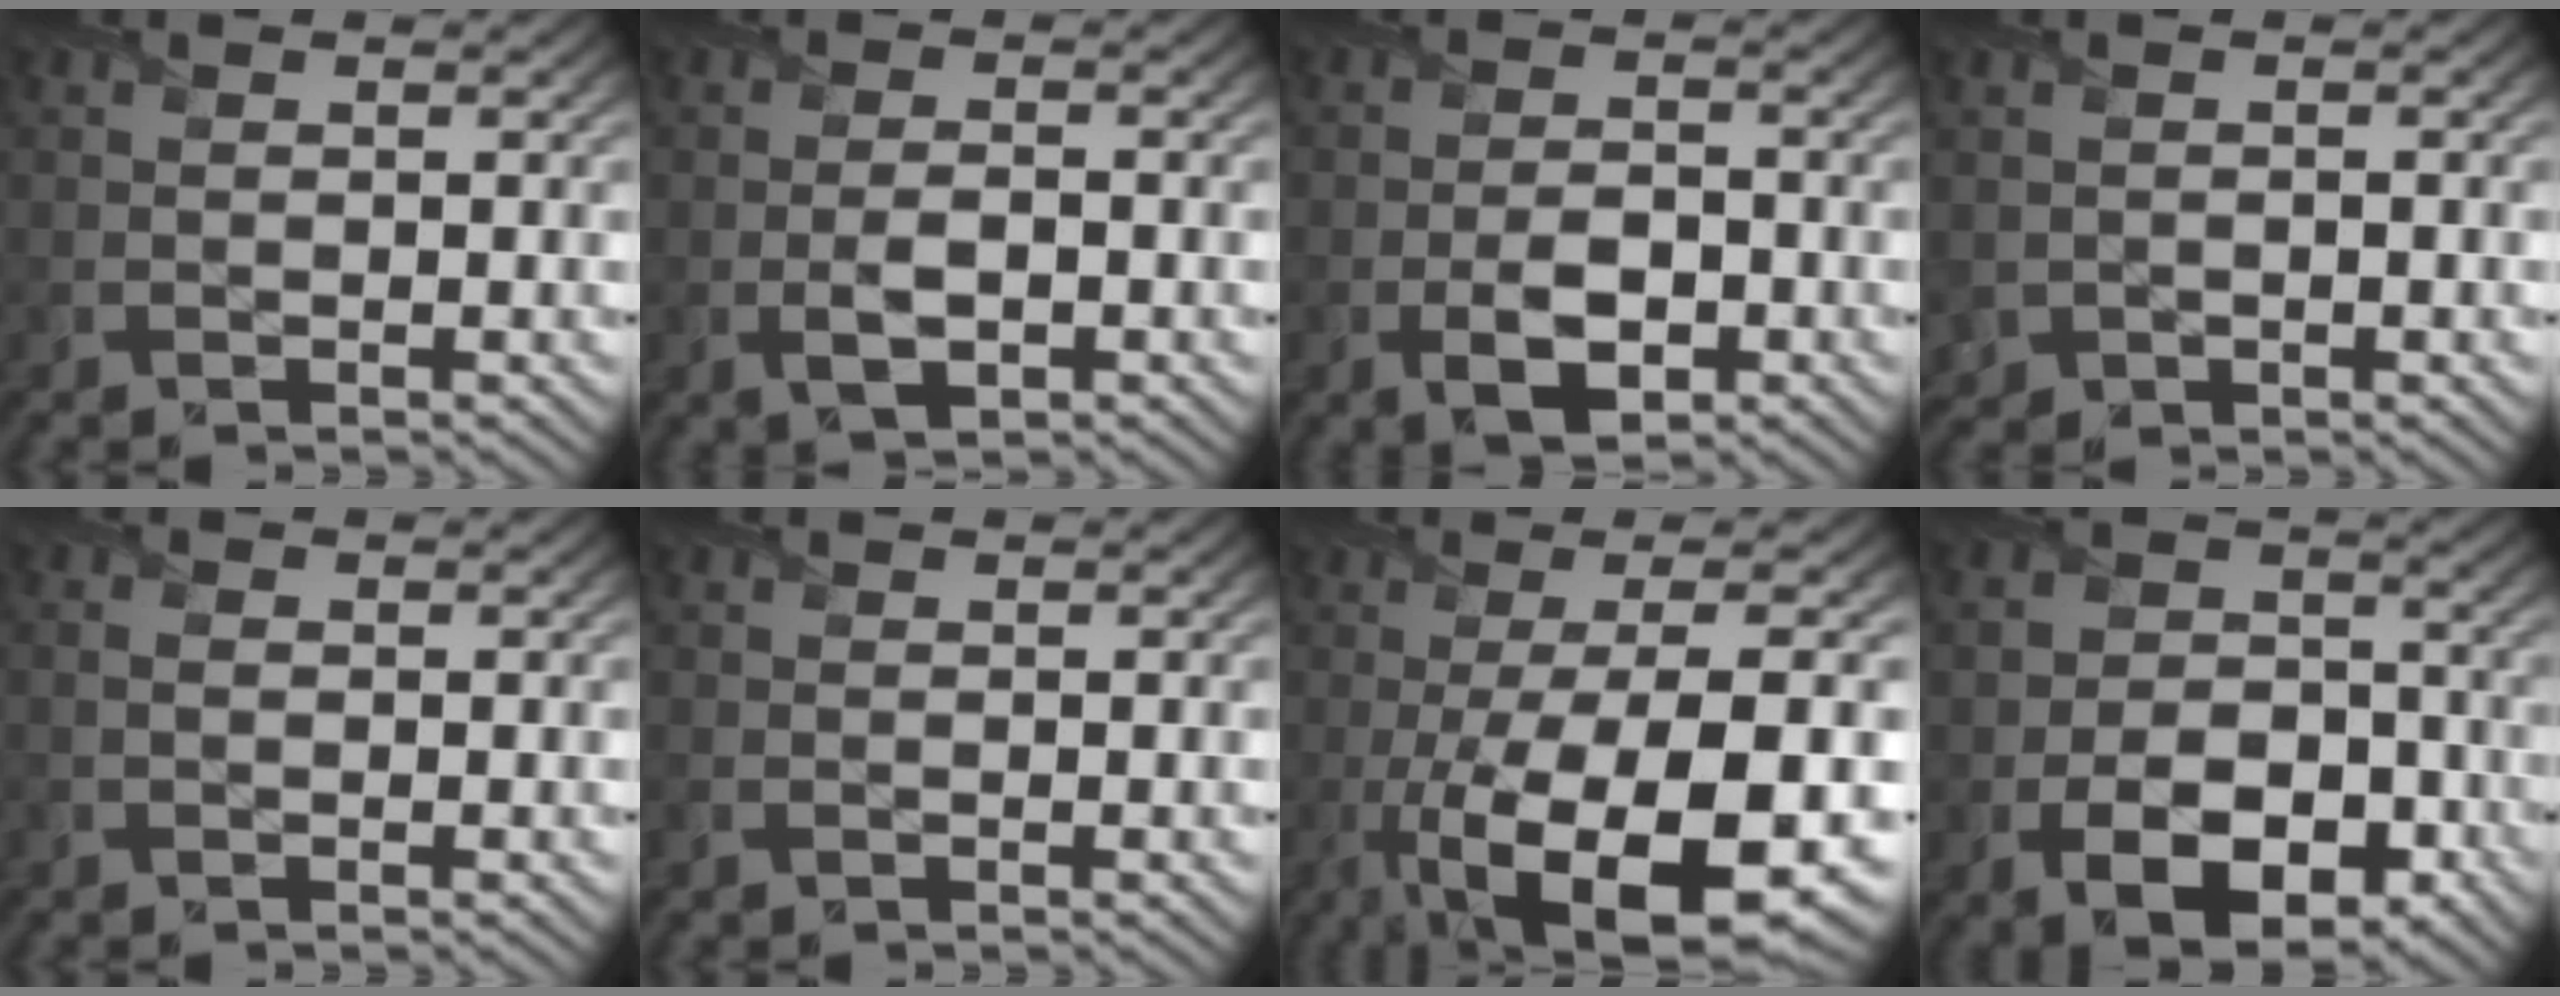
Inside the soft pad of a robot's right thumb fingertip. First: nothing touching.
{"total": 3.3, "force": [-1.0, 1.5, 2.8], "torque": [-0.061, -0.009, -0.019]}
{"total": 5.1, "force": [-2.1, 2.7, 3.7], "torque": [-0.073, -0.008, -0.037]}
{"total": 1.6, "force": [-0.4, 1.4, 0.7], "torque": [-0.020, -0.006, -0.007]}
{"total": 0.9, "force": [-0.3, 0.6, 0.6], "torque": [-0.017, -0.001, -0.006]}
{"total": 0.5, "force": [-0.2, 0.4, 0.4], "torque": [-0.012, -0.002, -0.005]}
{"total": 16.5, "force": [-5.2, 4.6, 15.0], "torque": [-0.230, -0.007, -0.081]}
{"total": 10.2, "force": [-4.3, 6.5, 6.6], "torque": [-0.128, -0.021, -0.067]}